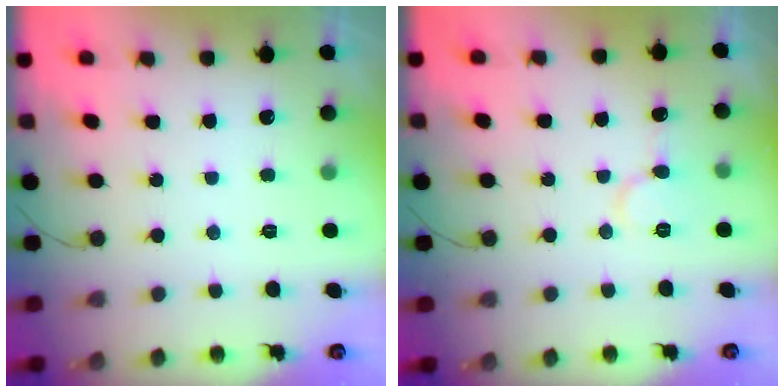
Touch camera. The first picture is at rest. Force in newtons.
{"total": 6.5, "press": 6.5, "slide": 0.8}